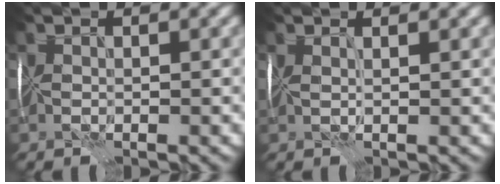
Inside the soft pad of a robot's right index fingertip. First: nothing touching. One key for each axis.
{"total": 1.0, "fx": 0.7, "fy": -0.5, "fz": 0.6, "tx": -0.009, "ty": -0.001, "tz": 0.004}